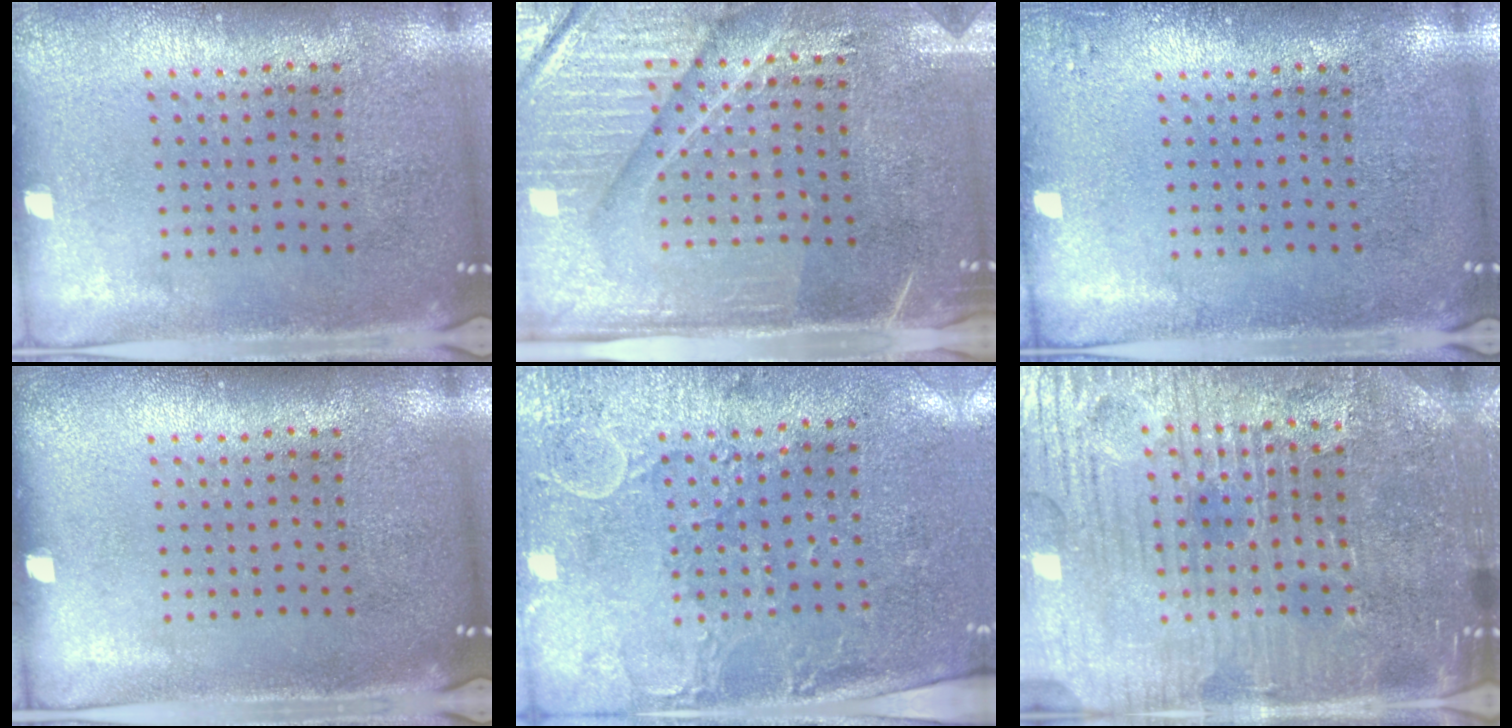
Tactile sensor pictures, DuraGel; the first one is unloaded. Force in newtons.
{"total": 4.6, "press": 4.3, "slide": 1.8}
{"total": 1.0, "press": 1.0, "slide": 0.2}
{"total": 0.0}
{"total": 2.9, "press": 2.4, "slide": 1.7}
{"total": 5.3, "press": 5.0, "slide": 1.5}